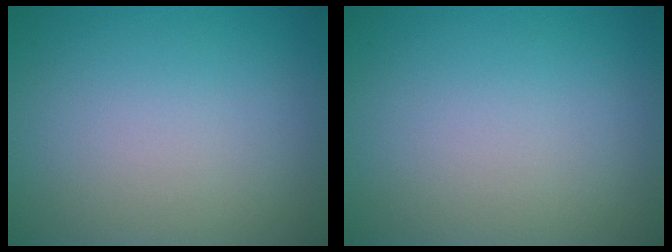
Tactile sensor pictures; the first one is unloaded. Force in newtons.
{"total": 0.0}